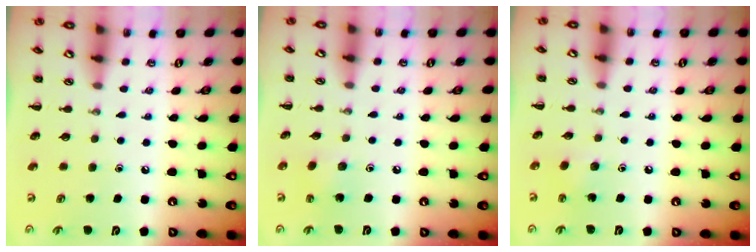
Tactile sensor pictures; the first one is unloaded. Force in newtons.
{"total": 2.2, "press": 2.1, "slide": 0.7}
{"total": 3.5, "press": 3.3, "slide": 1.0}